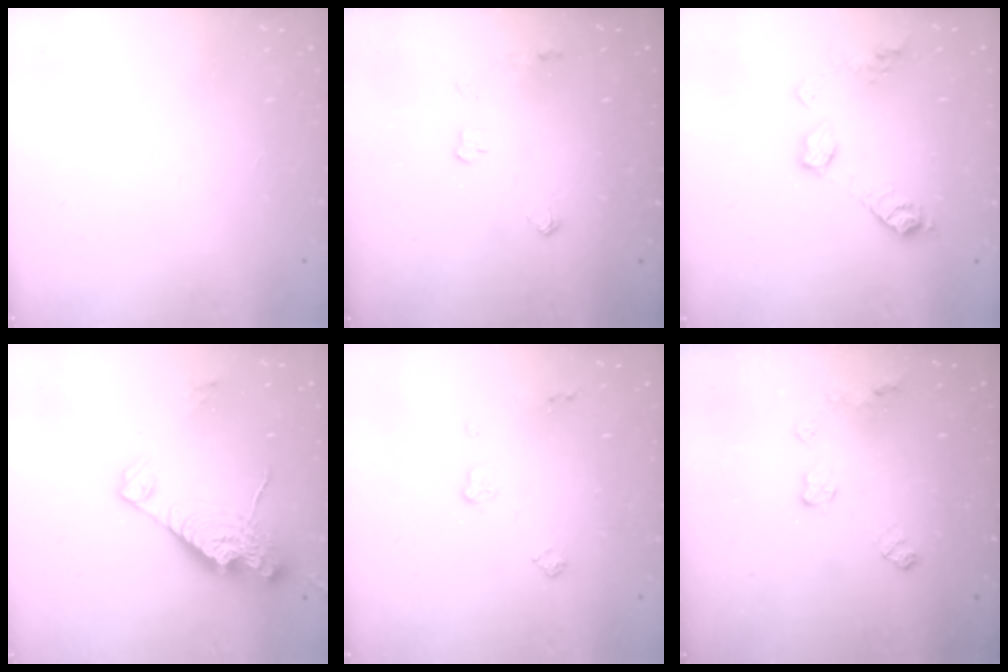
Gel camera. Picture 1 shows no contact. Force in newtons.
{"total": 4.0, "press": 4.0, "slide": 0.7}
{"total": 11.3, "press": 11.2, "slide": 0.8}
{"total": 13.3, "press": 13.2, "slide": 1.1}
{"total": 5.3, "press": 5.3, "slide": 0.6}
{"total": 7.8, "press": 7.8, "slide": 0.3}